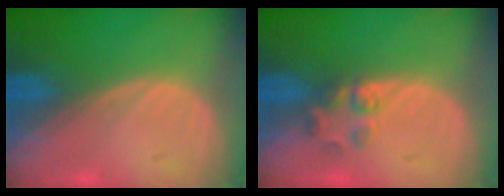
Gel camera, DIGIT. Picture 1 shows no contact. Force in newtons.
{"total": 2.7, "press": 2.6, "slide": 0.9}